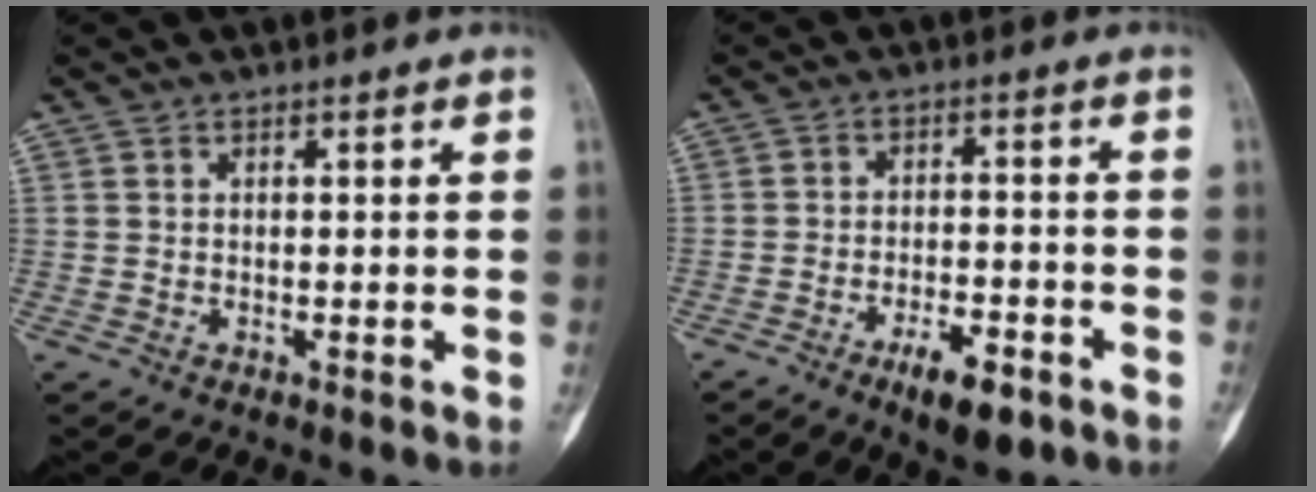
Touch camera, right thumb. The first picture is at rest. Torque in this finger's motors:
{"motor_torque": [3.49, -0.33, 0.00, -2.77, -0.11]}